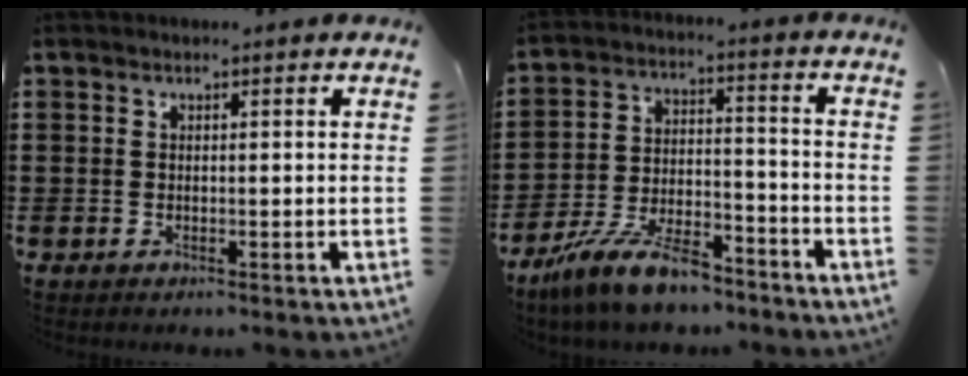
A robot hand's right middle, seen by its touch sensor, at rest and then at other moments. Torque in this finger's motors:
{"motor_torque": [1.80, -0.34, 0.25, 0.21]}